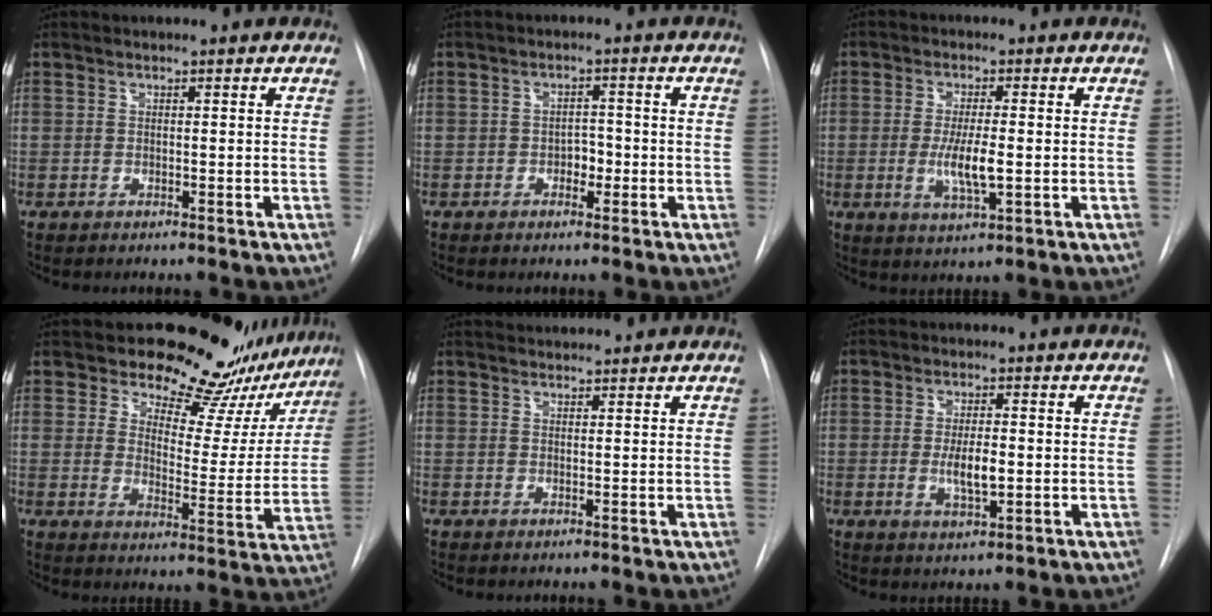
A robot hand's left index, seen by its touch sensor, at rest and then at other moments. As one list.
[{"total": 2.5, "force": [-0.9, 1.6, 1.7], "torque": [-0.019, 0.008, -0.013]}, {"total": 6.0, "force": [-0.7, 1.2, 5.8], "torque": [-0.113, -0.012, -0.012]}, {"total": 19.8, "force": [18.0, 7.1, 4.4], "torque": [-0.037, -0.061, 0.203]}, {"total": 3.6, "force": [3.5, 0.4, 0.4], "torque": [-0.009, 0.032, 0.053]}, {"total": 4.8, "force": [-0.4, 1.5, 4.6], "torque": [-0.084, -0.005, -0.005]}]